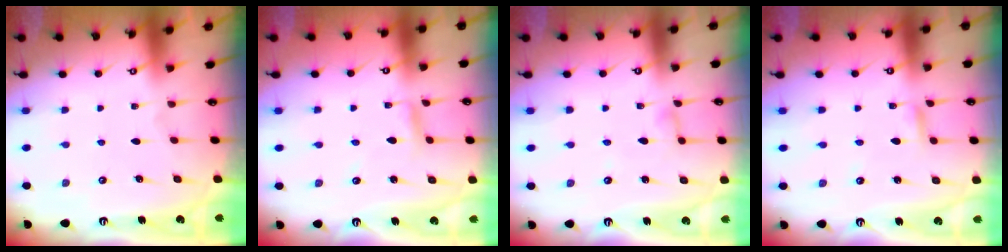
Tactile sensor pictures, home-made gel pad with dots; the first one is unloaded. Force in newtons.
{"total": 2.9, "press": 2.9, "slide": 0.1}
{"total": 3.6, "press": 3.6, "slide": 0.4}
{"total": 2.4, "press": 2.4, "slide": 0.1}